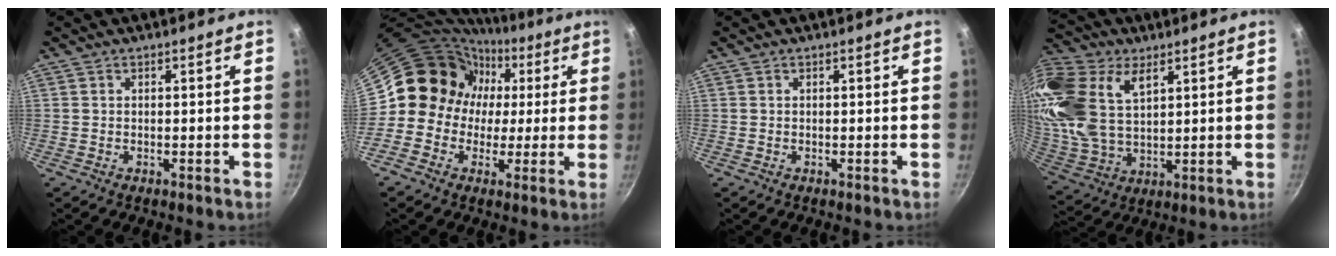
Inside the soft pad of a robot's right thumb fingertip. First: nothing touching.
{"total": 11.7, "force": [2.0, 11.1, 3.4], "torque": [-0.006, 0.020, 0.012]}
{"total": 0.0}
{"total": 23.1, "force": [9.3, 14.2, 15.6], "torque": [-0.348, 0.002, 0.186]}